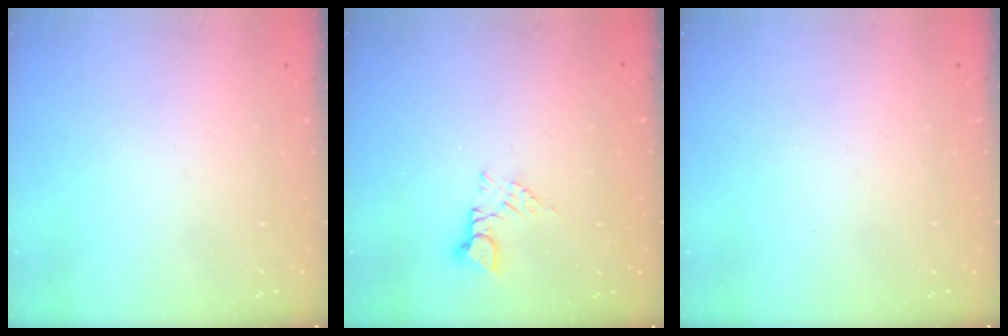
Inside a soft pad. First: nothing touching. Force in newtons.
{"total": 3.0, "press": 3.0, "slide": 0.4}
{"total": 0.0}